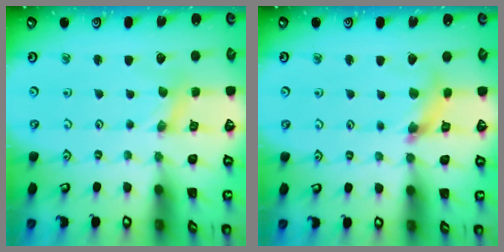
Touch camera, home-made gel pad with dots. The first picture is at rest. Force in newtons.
{"total": 5.9, "press": 5.9, "slide": 0.5}